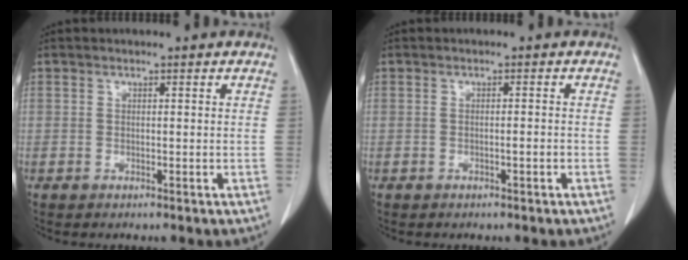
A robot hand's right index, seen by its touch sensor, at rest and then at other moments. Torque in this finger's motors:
{"motor_torque": [0.37, -0.14, 0.03, 0.02]}